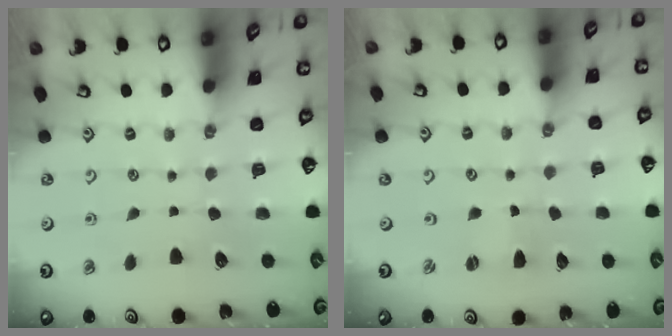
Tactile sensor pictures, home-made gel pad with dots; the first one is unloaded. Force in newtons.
{"total": 0.0}